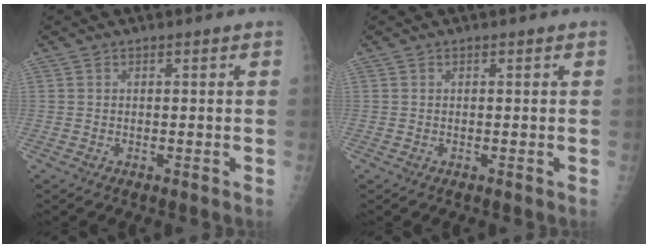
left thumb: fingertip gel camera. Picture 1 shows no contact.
{"total": 0.0}